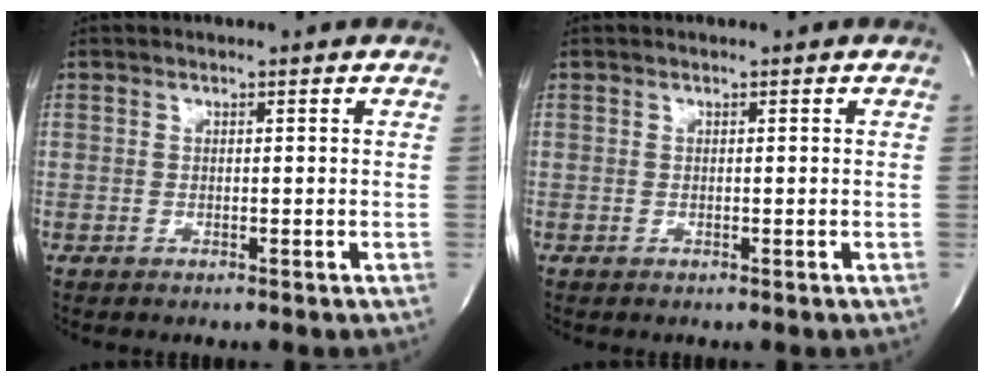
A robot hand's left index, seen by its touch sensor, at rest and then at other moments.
{"total": 0.0}